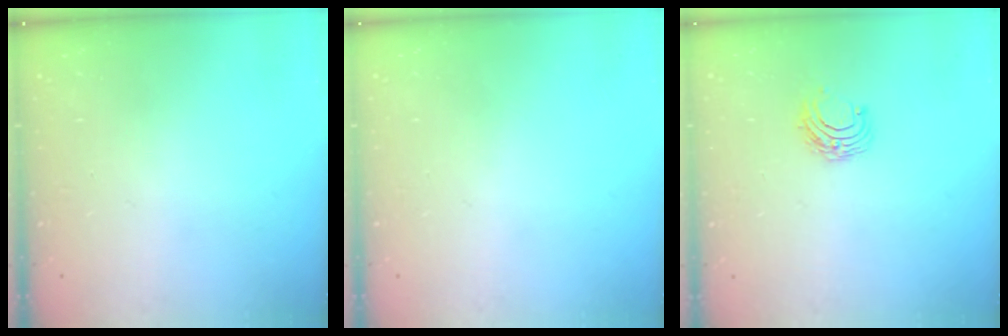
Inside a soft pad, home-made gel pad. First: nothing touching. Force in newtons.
{"total": 0.0}
{"total": 6.0, "press": 5.9, "slide": 0.6}